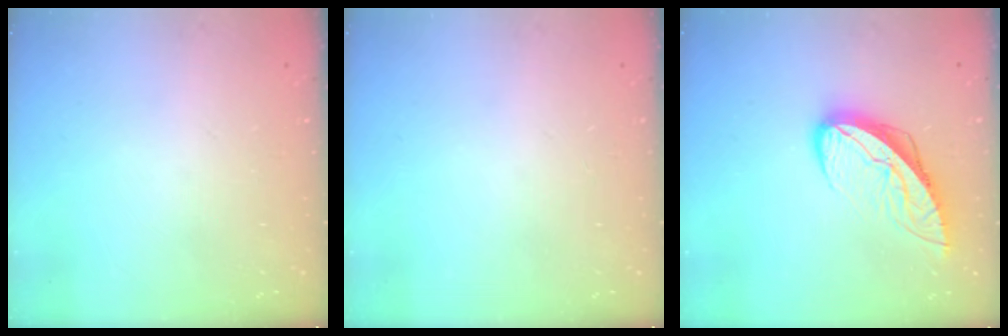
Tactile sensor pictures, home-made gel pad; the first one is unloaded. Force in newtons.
{"total": 0.0}
{"total": 9.1, "press": 9.0, "slide": 1.0}